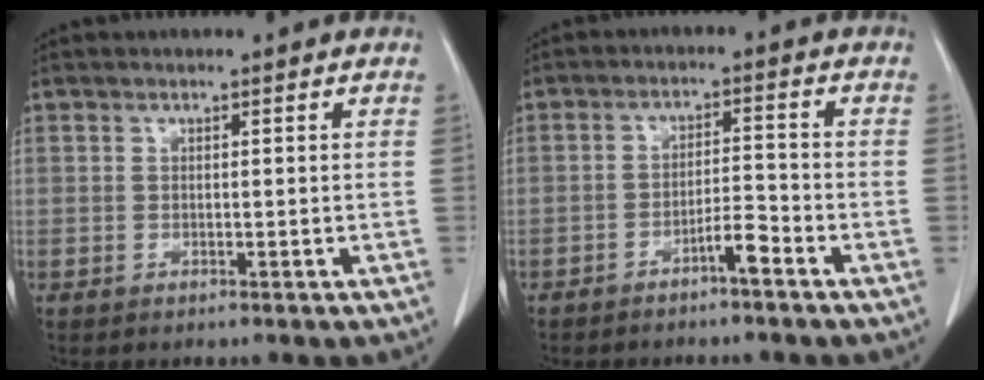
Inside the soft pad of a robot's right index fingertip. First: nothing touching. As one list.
[{"total": 3.7, "force": [-2.5, 0.2, 2.6], "torque": [-0.039, 0.006, -0.045]}]